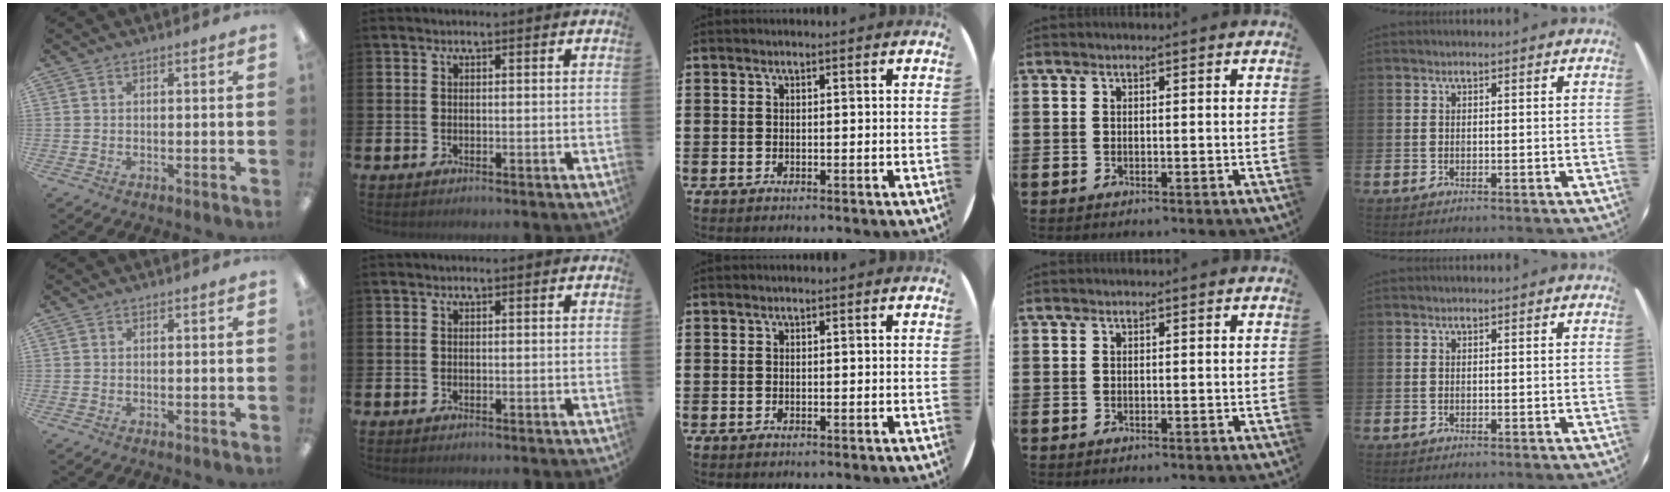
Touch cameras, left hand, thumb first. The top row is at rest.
{}